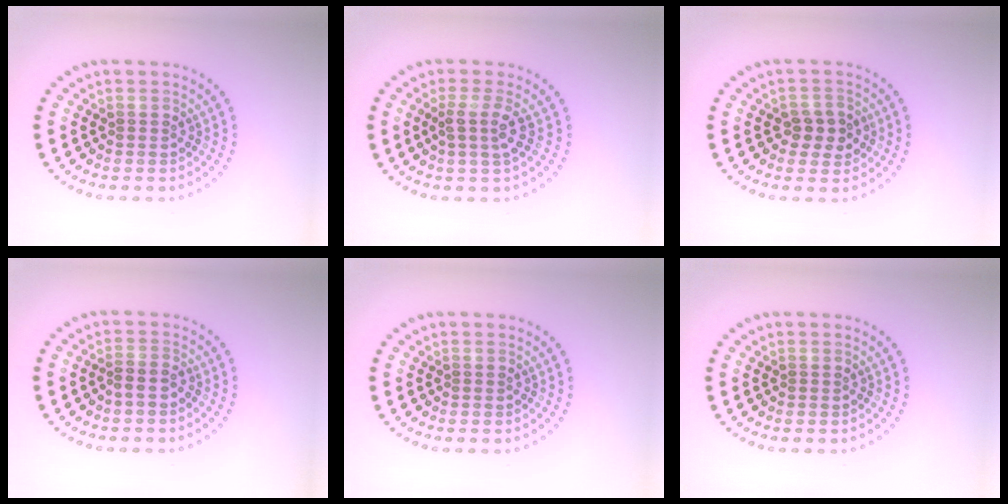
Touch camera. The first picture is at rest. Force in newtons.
{"total": 2.1, "press": 1.5, "slide": 1.5}
{"total": 2.4, "press": 2.3, "slide": 0.5}
{"total": 1.0, "press": 0.8, "slide": 0.6}
{"total": 0.0}
{"total": 0.0}